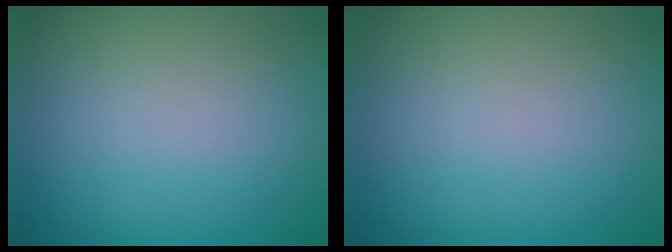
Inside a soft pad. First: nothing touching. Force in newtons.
{"total": 0.0}